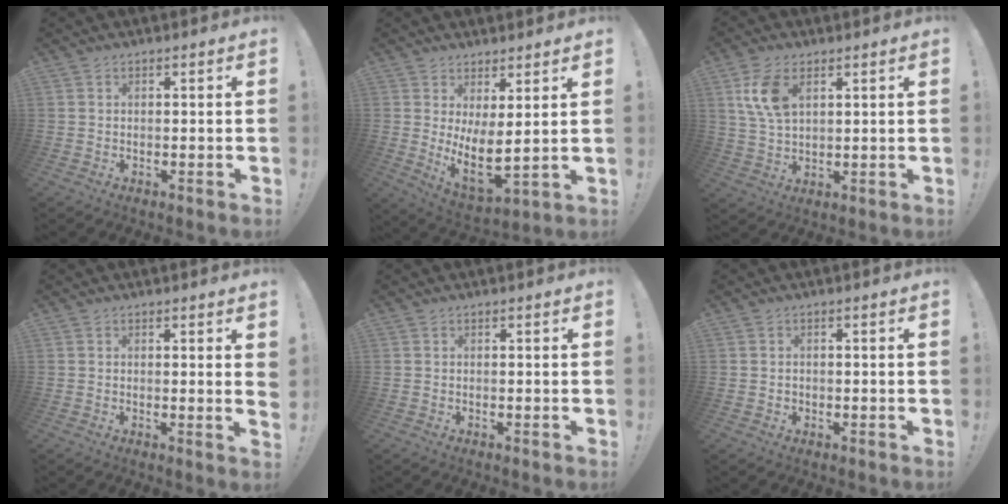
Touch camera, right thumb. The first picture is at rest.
{"total": 8.1, "force": [2.9, 2.7, 7.1], "torque": [-0.106, -0.049, 0.061]}
{"total": 9.3, "force": [4.0, 5.1, 6.7], "torque": [-0.127, -0.008, 0.072]}
{"total": 2.0, "force": [1.1, -0.3, 1.6], "torque": [-0.011, -0.014, 0.015]}
{"total": 0.0}
{"total": 1.0, "force": [-0.4, 0.9, 0.0], "torque": [-0.006, 0.005, -0.007]}